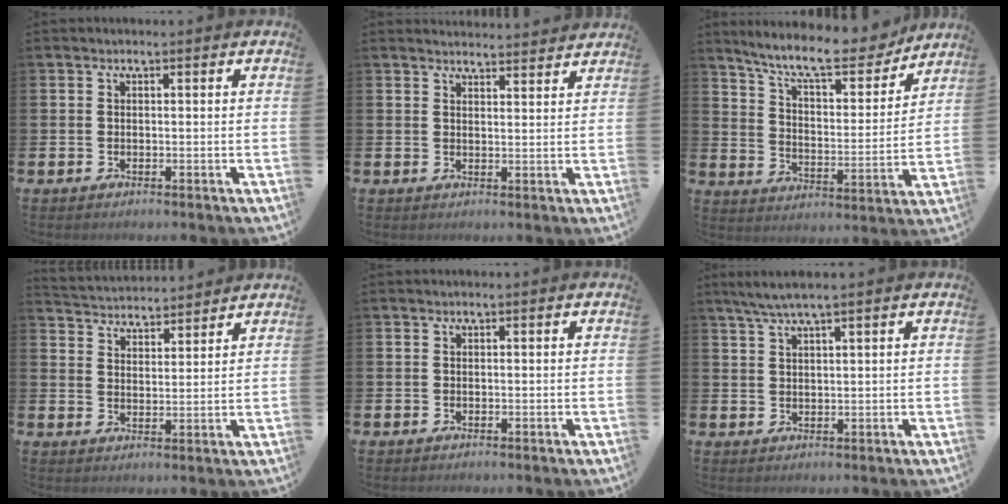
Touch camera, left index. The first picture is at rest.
{"total": 2.9, "force": [2.9, 0.1, -0.1], "torque": [0.005, -0.022, 0.051]}
{"total": 10.9, "force": [9.6, 2.3, 4.5], "torque": [-0.105, -0.064, 0.163]}
{"total": 4.1, "force": [4.0, 0.4, -0.6], "torque": [-0.009, -0.023, 0.074]}
{"total": 0.0}
{"total": 3.6, "force": [2.8, 0.1, 2.3], "torque": [-0.054, 0.002, 0.052]}